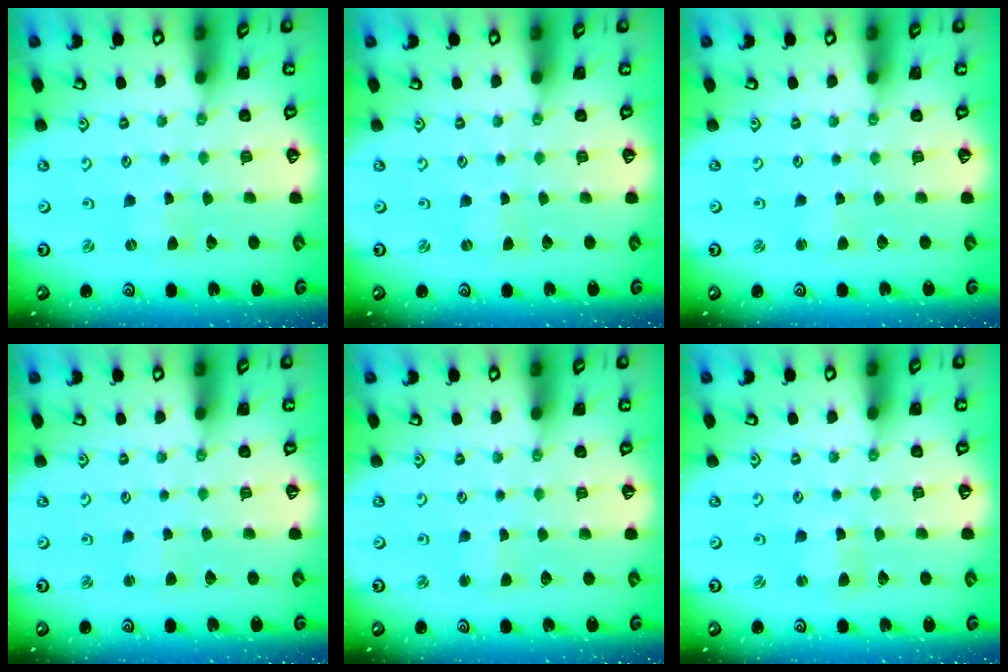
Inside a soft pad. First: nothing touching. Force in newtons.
{"total": 0.0}
{"total": 1.6, "press": 1.6, "slide": 0.3}
{"total": 2.1, "press": 2.1, "slide": 0.2}
{"total": 1.6, "press": 1.5, "slide": 0.4}
{"total": 1.7, "press": 1.7, "slide": 0.4}